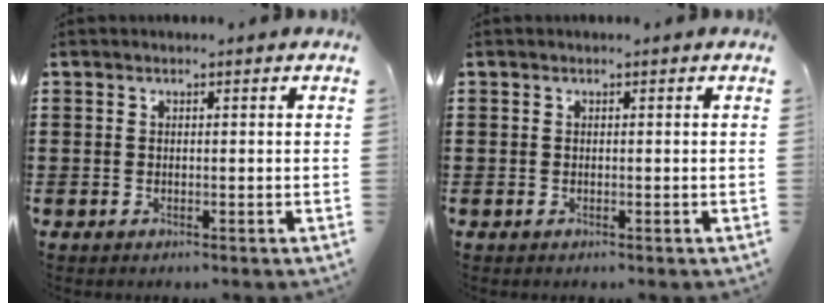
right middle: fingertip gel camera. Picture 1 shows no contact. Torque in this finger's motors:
{"motor_torque": [0.10, -0.12, 0.01, -0.01]}